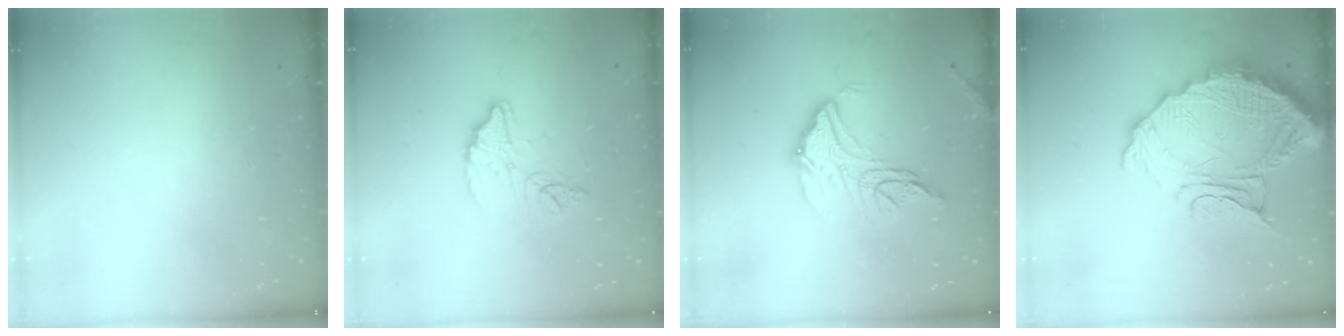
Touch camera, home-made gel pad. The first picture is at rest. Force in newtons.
{"total": 11.5, "press": 11.4, "slide": 0.9}
{"total": 14.3, "press": 14.3, "slide": 1.0}
{"total": 16.5, "press": 16.4, "slide": 1.3}